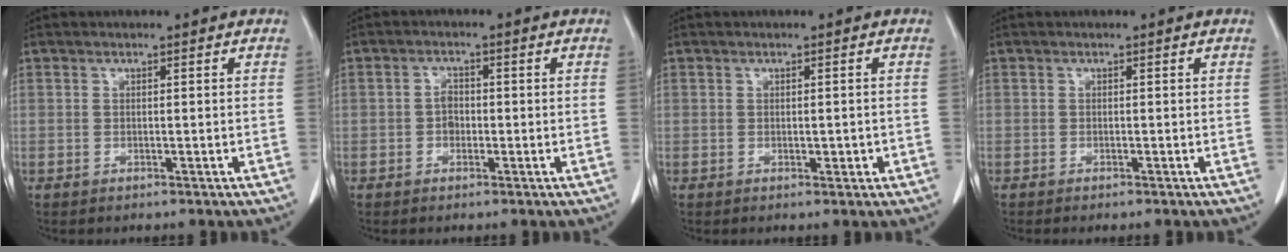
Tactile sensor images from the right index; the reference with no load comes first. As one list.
[{"total": 2.0, "force": [-0.5, 1.4, 1.3], "torque": [-0.017, 0.007, -0.010]}, {"total": 1.4, "force": [-0.3, 0.6, 1.2], "torque": [-0.017, -0.001, -0.001]}, {"total": 0.7, "force": [-0.6, 0.0, 0.4], "torque": [-0.013, -0.004, -0.008]}]